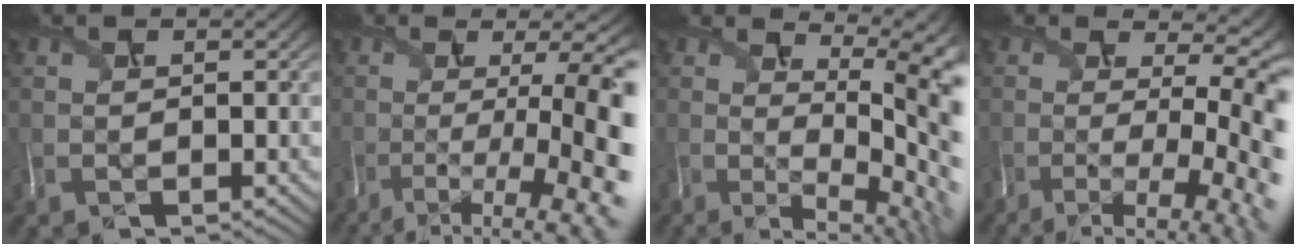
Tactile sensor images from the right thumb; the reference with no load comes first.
{"total": 13.1, "force": [-1.8, 3.4, 12.5], "torque": [-0.162, -0.007, -0.014]}
{"total": 13.2, "force": [0.6, 4.4, 12.5], "torque": [-0.149, 0.006, 0.036]}
{"total": 11.8, "force": [-1.7, 3.7, 11.1], "torque": [-0.127, -0.016, -0.016]}